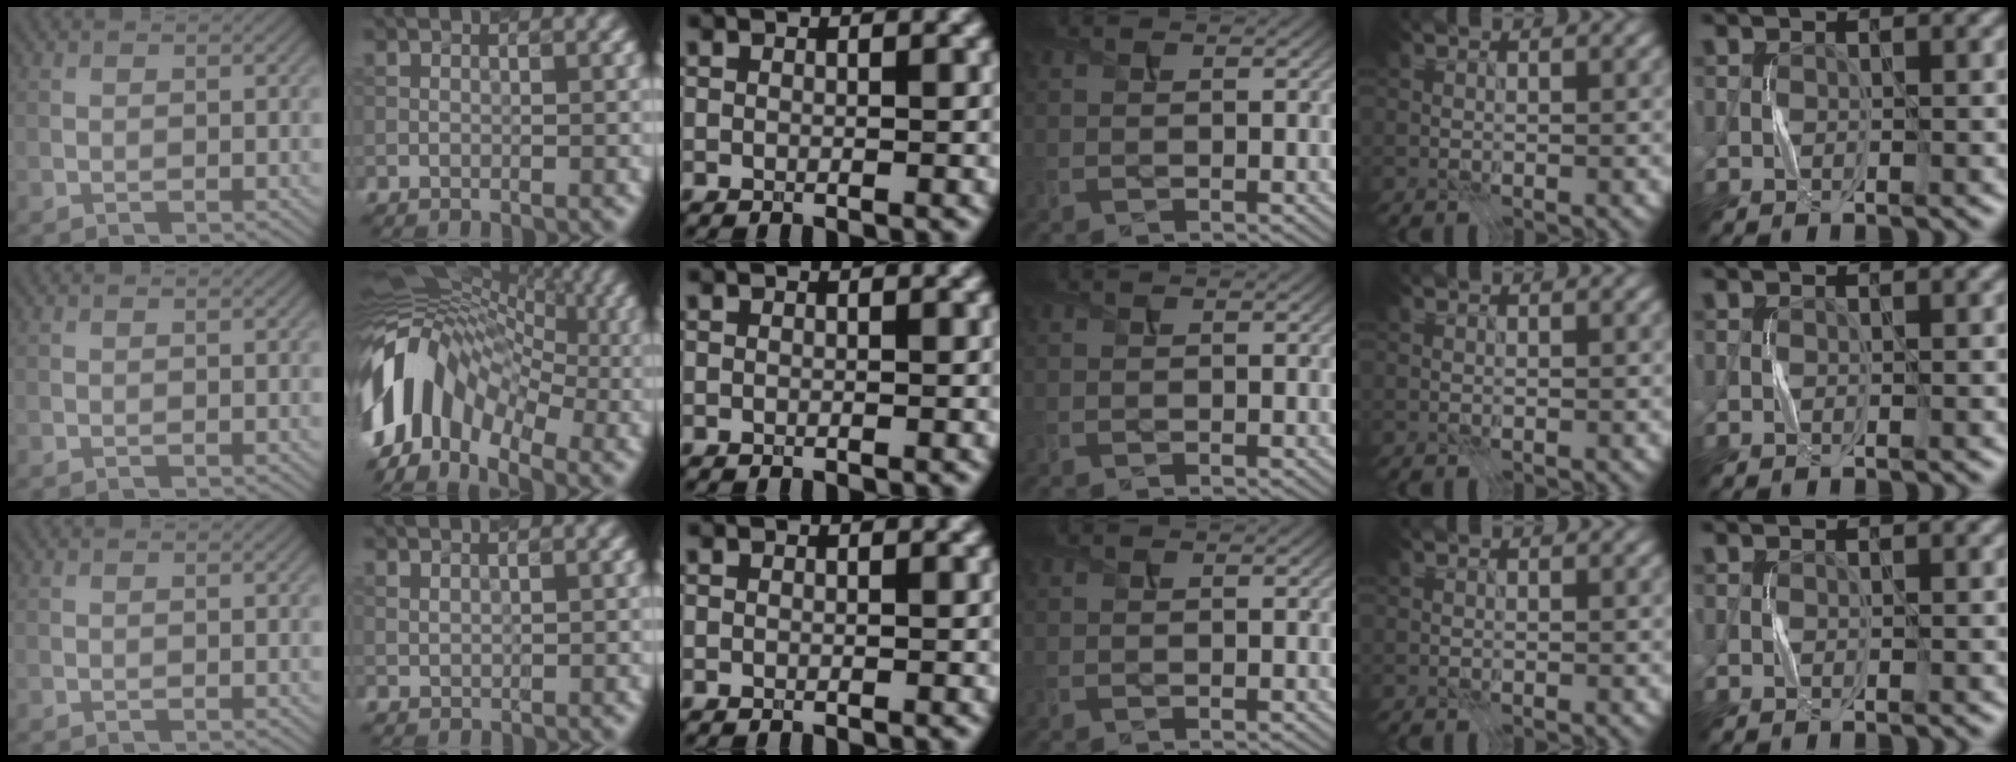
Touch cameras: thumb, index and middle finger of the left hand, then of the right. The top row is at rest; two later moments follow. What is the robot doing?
{"motion": "press", "object": "sticky note"}